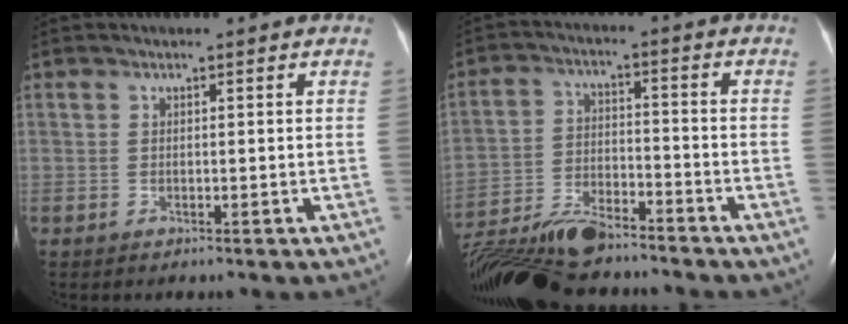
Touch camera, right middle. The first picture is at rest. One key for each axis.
{"total": 18.5, "fx": -15.7, "fy": 4.5, "fz": 8.7, "tx": -0.219, "ty": -0.027, "tz": -0.270}